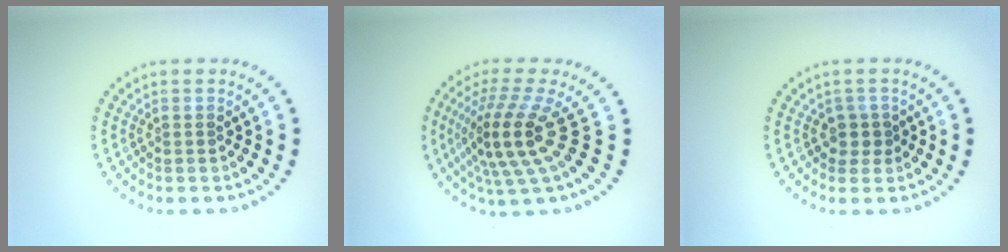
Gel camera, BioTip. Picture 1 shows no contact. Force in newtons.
{"total": 5.0, "press": 3.6, "slide": 3.6}
{"total": 1.5, "press": 1.0, "slide": 1.1}